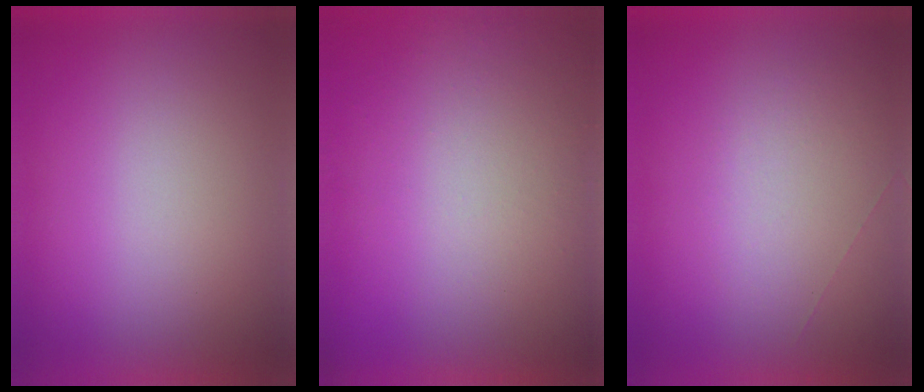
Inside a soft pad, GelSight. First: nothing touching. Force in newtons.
{"total": 5.1}
{"total": 1.0}